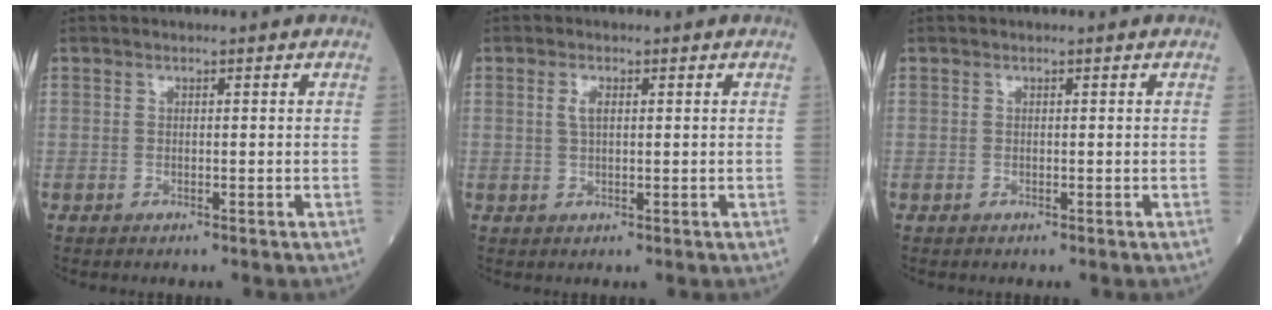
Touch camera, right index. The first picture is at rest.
{"total": 1.8, "force": [0.6, 0.6, 1.6], "torque": [-0.036, 0.002, 0.012]}
{"total": 0.0}